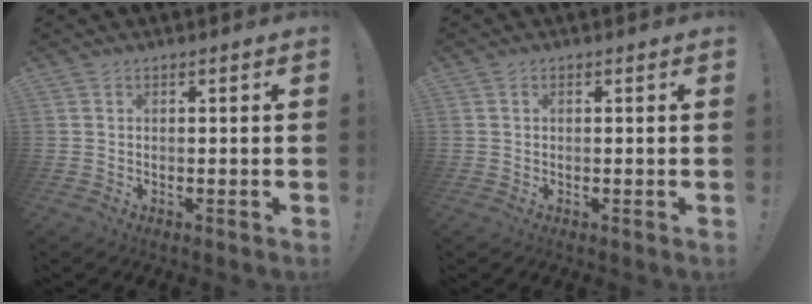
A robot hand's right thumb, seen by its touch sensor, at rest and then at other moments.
{"total": 0.5, "force": [0.2, 0.5, 0.1], "torque": [-0.007, 0.004, 0.004]}